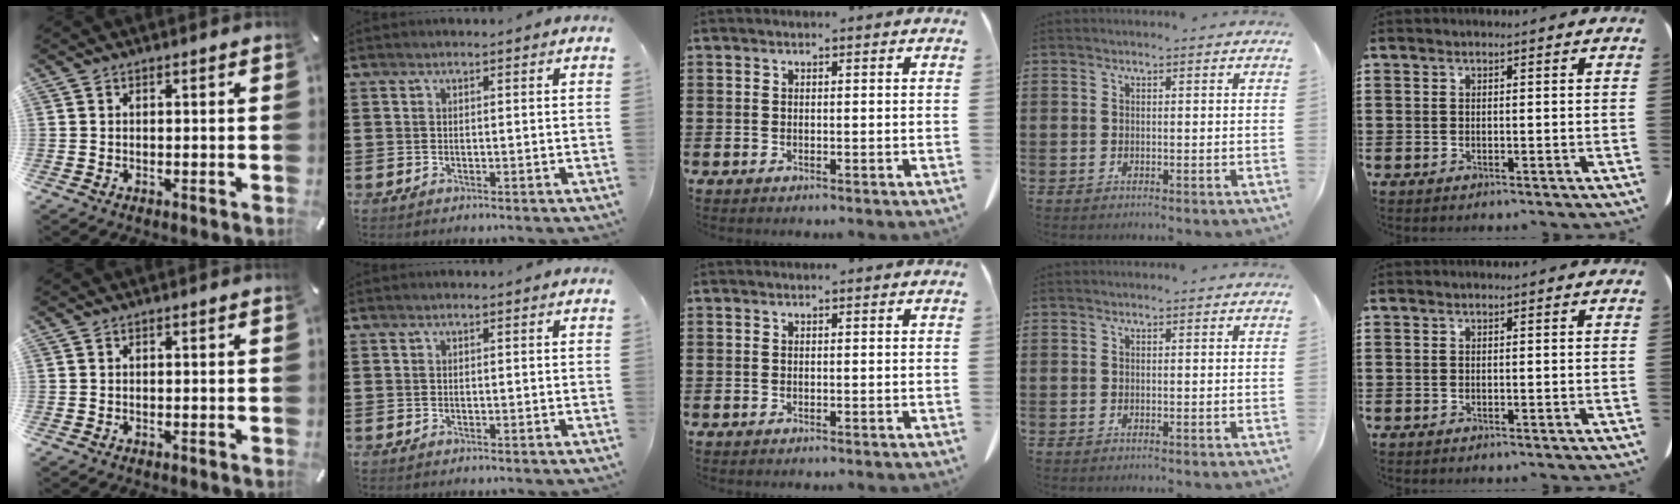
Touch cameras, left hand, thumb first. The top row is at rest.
{}